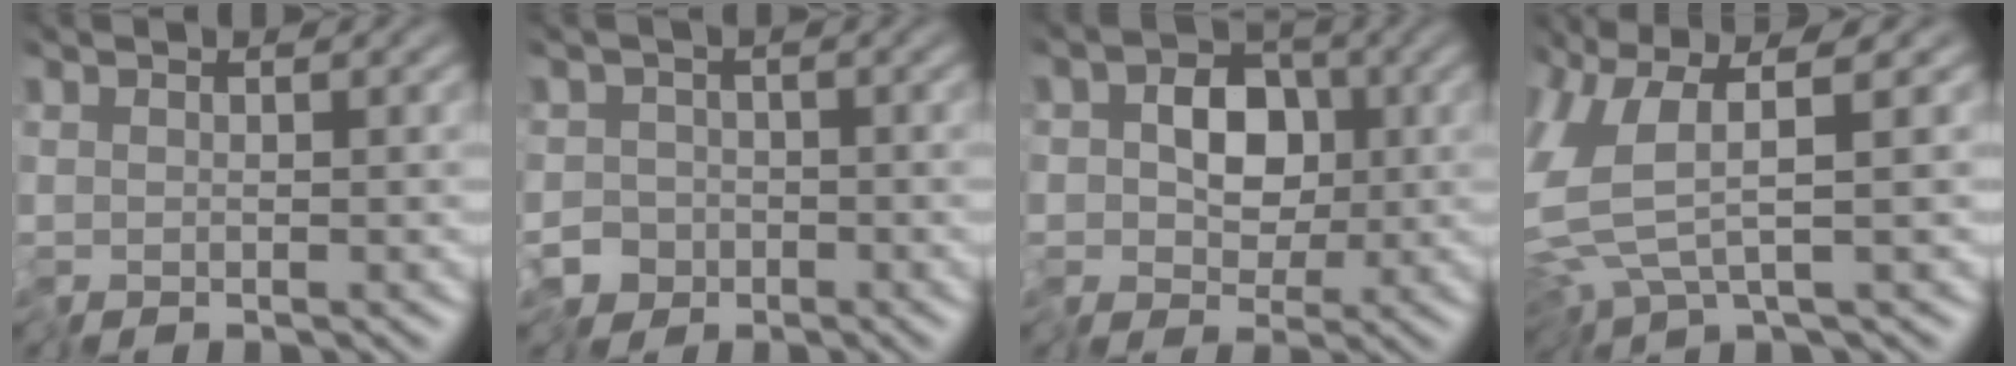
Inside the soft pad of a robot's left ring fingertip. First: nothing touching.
{"total": 3.2, "force": [-2.1, 2.4, 0.5], "torque": [-0.003, 0.000, -0.051]}
{"total": 6.1, "force": [-0.7, 4.3, 4.2], "torque": [-0.065, 0.003, -0.028]}
{"total": 6.4, "force": [0.3, 2.4, 6.0], "torque": [-0.152, -0.017, 0.009]}